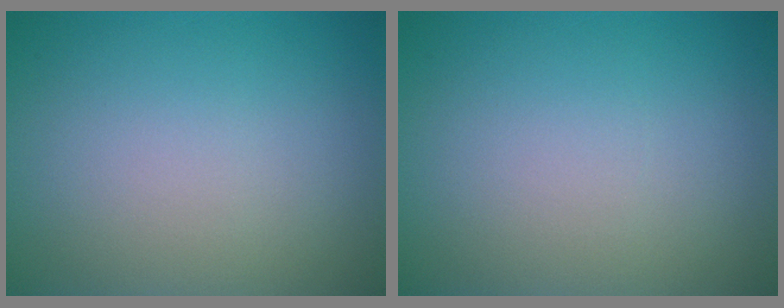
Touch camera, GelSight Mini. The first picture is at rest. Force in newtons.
{"total": 0.0}